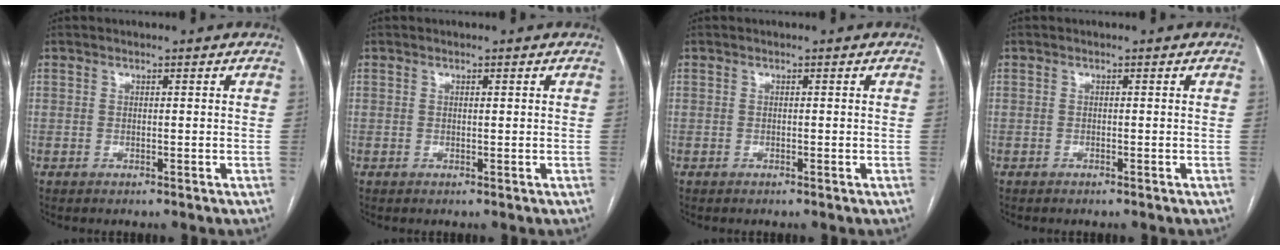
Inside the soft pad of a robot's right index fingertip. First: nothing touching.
{"total": 0.0}
{"total": 0.0}
{"total": 0.0}